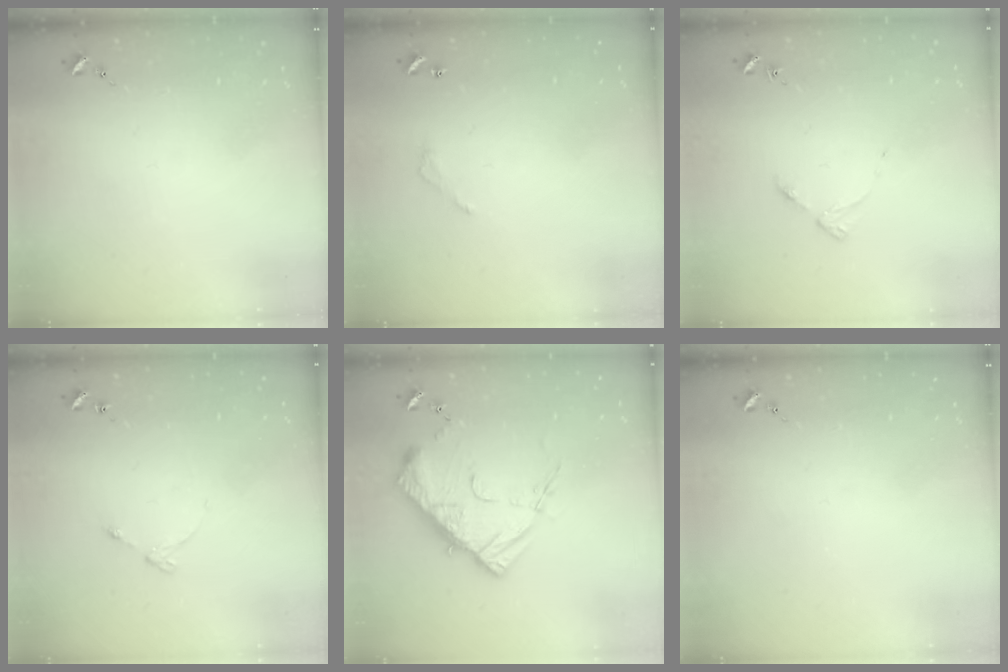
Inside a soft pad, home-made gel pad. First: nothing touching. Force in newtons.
{"total": 3.1, "press": 3.0, "slide": 0.3}
{"total": 3.3, "press": 3.3, "slide": 0.4}
{"total": 4.0, "press": 3.9, "slide": 0.5}
{"total": 14.8, "press": 14.7, "slide": 1.4}
{"total": 0.0}